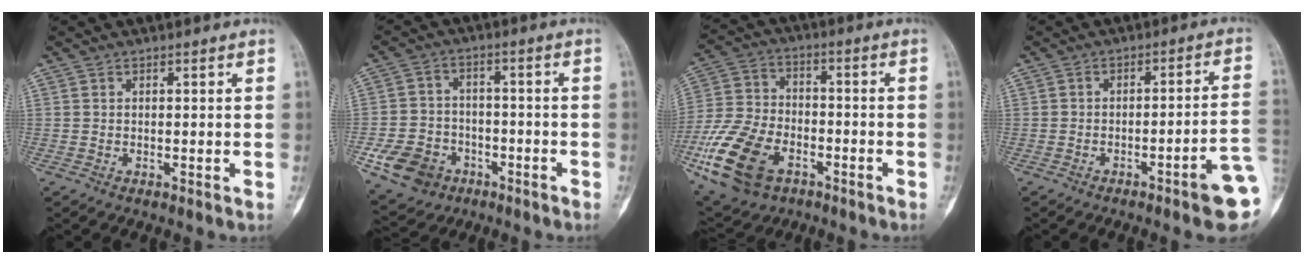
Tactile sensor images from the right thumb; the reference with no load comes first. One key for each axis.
{"total": 10.4, "fx": -4.8, "fy": 8.2, "fz": 4.1, "tx": -0.055, "ty": 0.031, "tz": -0.073}
{"total": 17.9, "fx": -7.7, "fy": 11.2, "fz": 11.7, "tx": -0.228, "ty": 0.024, "tz": -0.137}
{"total": 9.5, "fx": -4.1, "fy": 0.9, "fz": 8.5, "tx": -0.103, "ty": 0.030, "tz": -0.052}